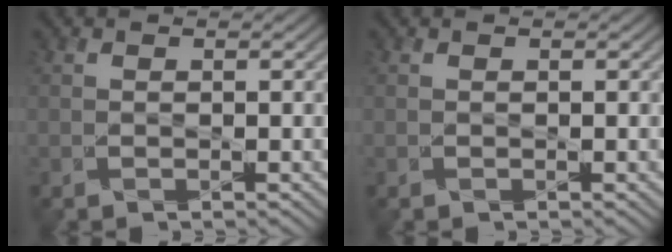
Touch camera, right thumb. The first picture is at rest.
{"total": 0.0}